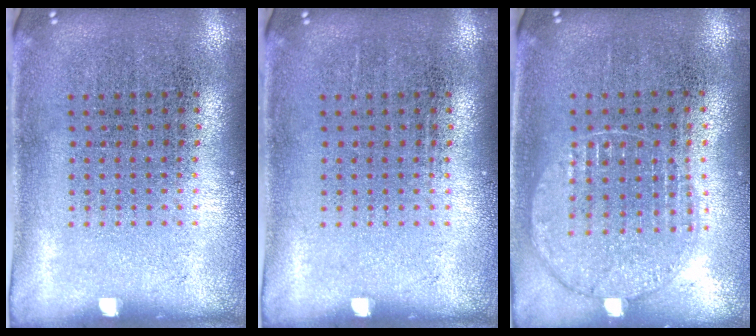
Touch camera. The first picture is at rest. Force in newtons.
{"total": 0.0}
{"total": 1.0, "press": 1.0, "slide": 0.1}